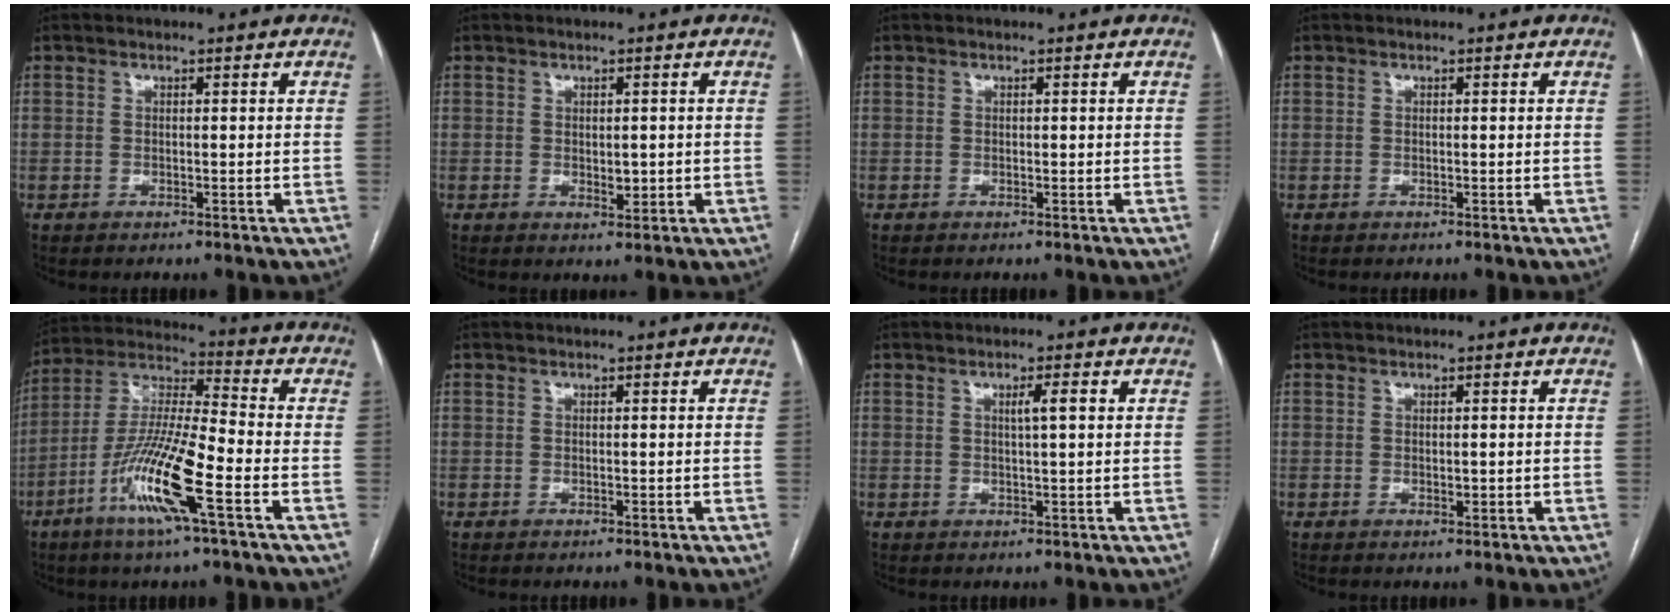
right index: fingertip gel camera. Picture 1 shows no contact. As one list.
[{"total": 2.2, "force": [-0.1, 1.1, 1.9], "torque": [-0.029, -0.004, 0.005]}, {"total": 0.0}, {"total": 0.0}, {"total": 14.7, "force": [-6.2, 0.6, 13.3], "torque": [-0.271, -0.013, -0.122]}, {"total": 0.0}, {"total": 2.5, "force": [0.8, -0.1, 2.3], "torque": [-0.040, 0.003, 0.013]}, {"total": 0.9, "force": [0.0, 0.4, 0.8], "torque": [-0.014, -0.003, 0.003]}]